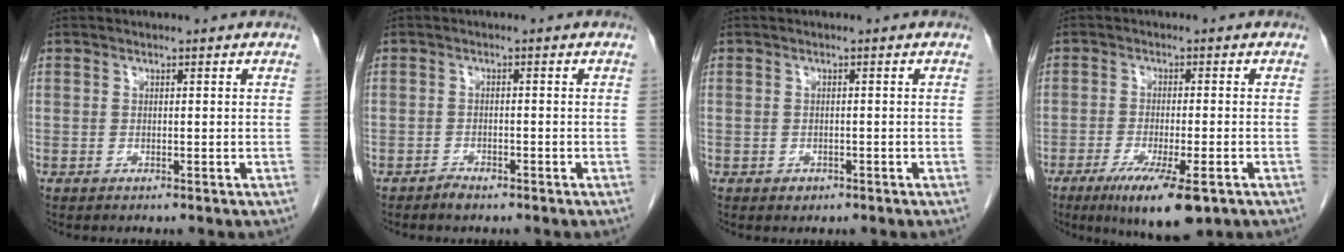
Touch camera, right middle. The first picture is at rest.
{"total": 1.4, "force": [-1.2, 0.5, 0.5], "torque": [-0.010, 0.000, -0.018]}
{"total": 1.0, "force": [-0.5, 0.8, 0.3], "torque": [-0.003, 0.003, -0.004]}
{"total": 10.2, "force": [-6.1, 1.6, 8.1], "torque": [-0.131, -0.027, -0.091]}